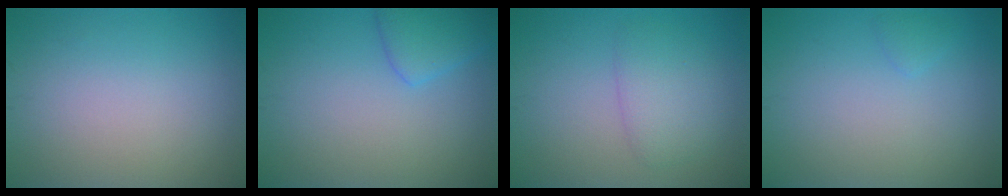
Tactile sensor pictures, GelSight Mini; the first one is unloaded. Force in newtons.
{"total": 2.6, "press": 2.6, "slide": 0.2}
{"total": 2.9, "press": 2.9, "slide": 0.2}
{"total": 0.7, "press": 0.7, "slide": 0.0}